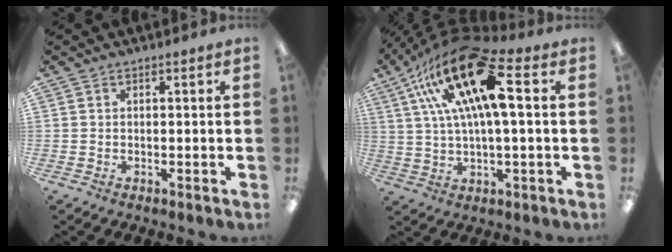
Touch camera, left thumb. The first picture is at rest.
{"total": 22.4, "force": [8.6, 8.5, 18.8], "torque": [-0.358, -0.027, 0.139]}